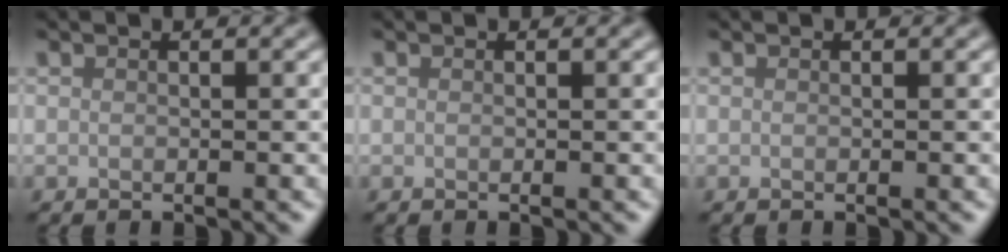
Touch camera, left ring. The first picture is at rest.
{"total": 0.0}
{"total": 0.0}